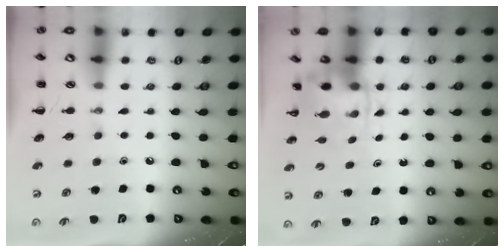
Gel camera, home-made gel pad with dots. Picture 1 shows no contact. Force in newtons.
{"total": 3.5, "press": 3.4, "slide": 0.8}